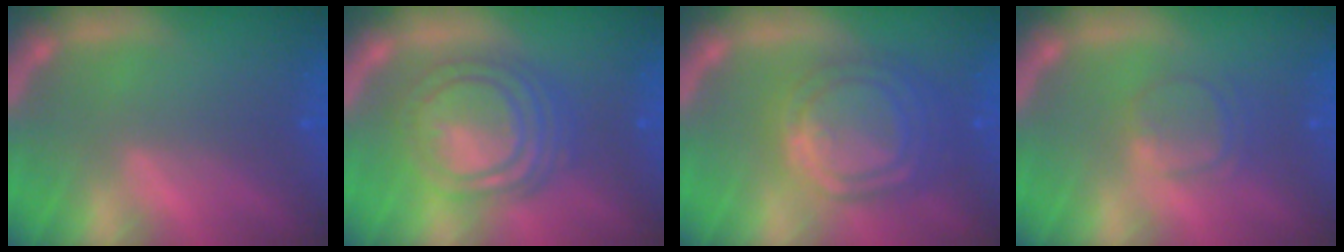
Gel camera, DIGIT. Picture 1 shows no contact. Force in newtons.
{"total": 9.5}
{"total": 10.0}
{"total": 3.0}